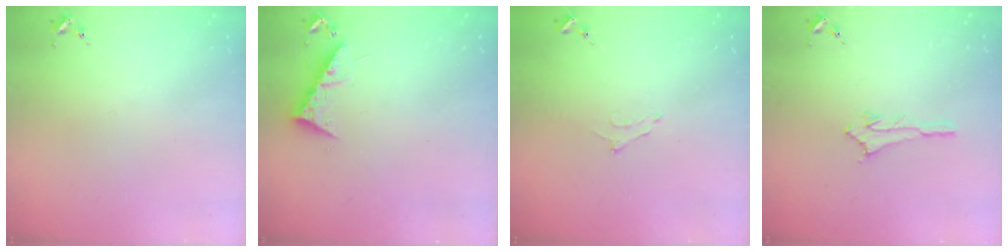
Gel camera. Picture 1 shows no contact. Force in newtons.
{"total": 7.7, "press": 7.6, "slide": 0.6}
{"total": 5.4, "press": 5.3, "slide": 0.8}
{"total": 2.9, "press": 2.9, "slide": 0.3}